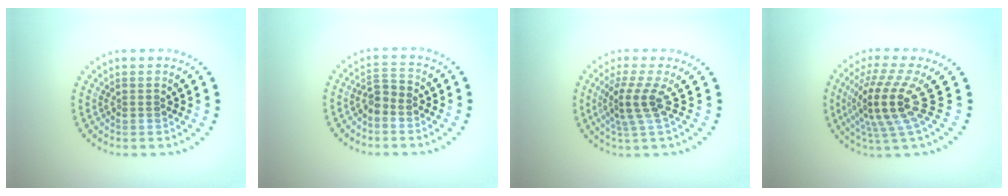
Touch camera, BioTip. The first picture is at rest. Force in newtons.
{"total": 2.0, "press": 1.6, "slide": 1.1}
{"total": 3.0, "press": 2.0, "slide": 2.2}
{"total": 5.2, "press": 3.7, "slide": 3.7}